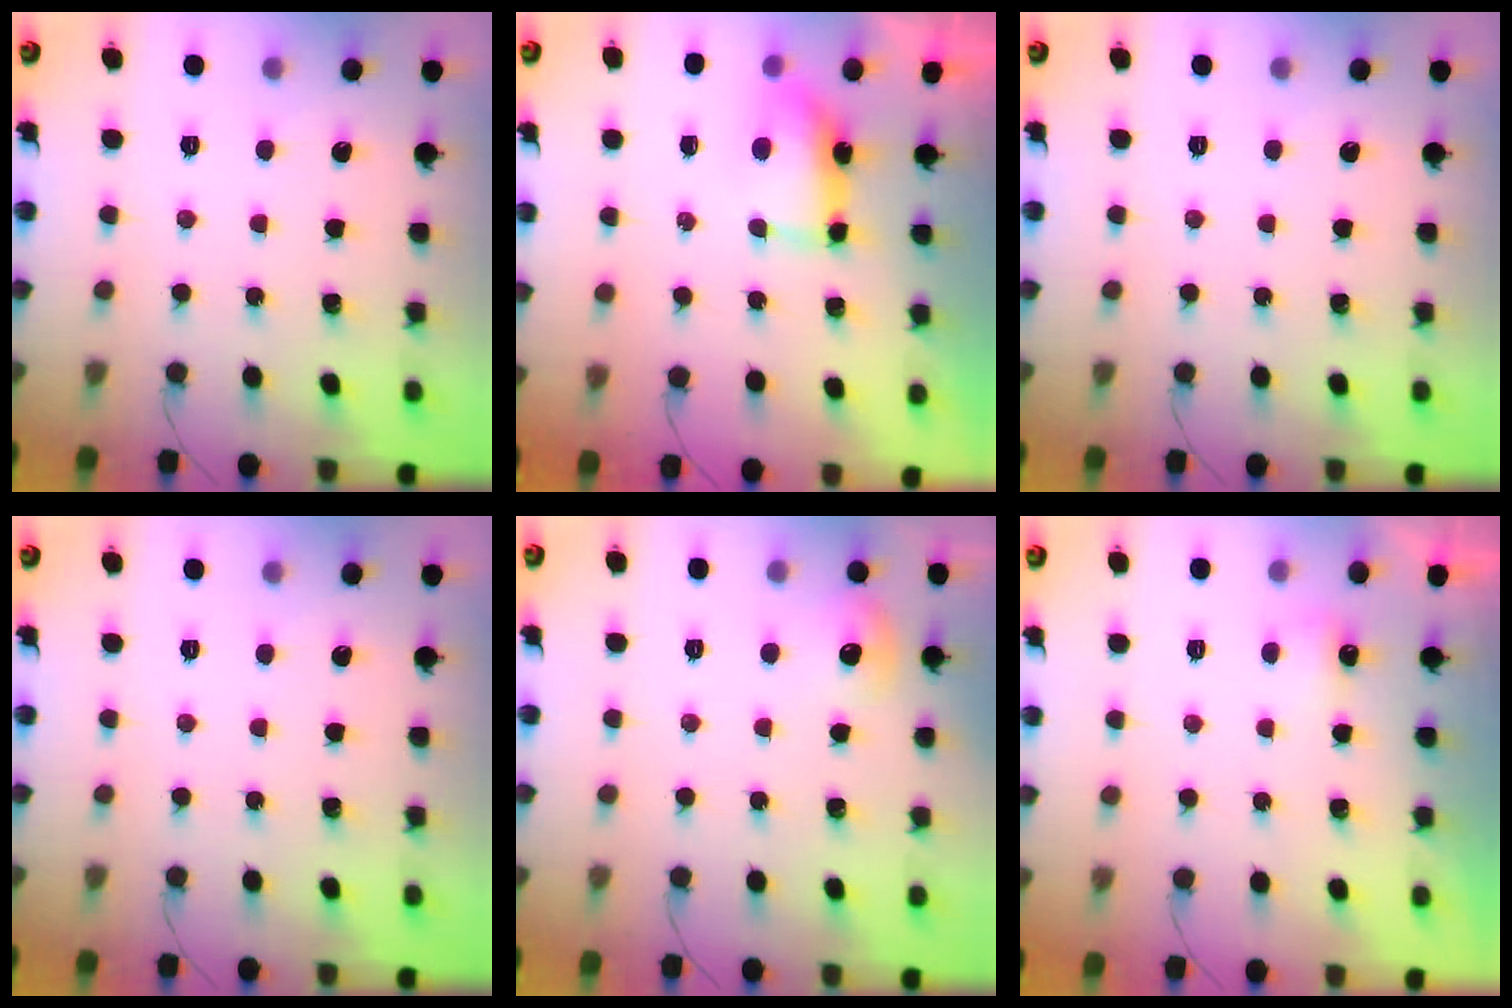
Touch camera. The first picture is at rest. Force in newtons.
{"total": 7.9, "press": 7.4, "slide": 2.9}
{"total": 0.0}
{"total": 0.0}
{"total": 6.4, "press": 5.8, "slide": 2.7}
{"total": 2.3, "press": 2.2, "slide": 0.6}